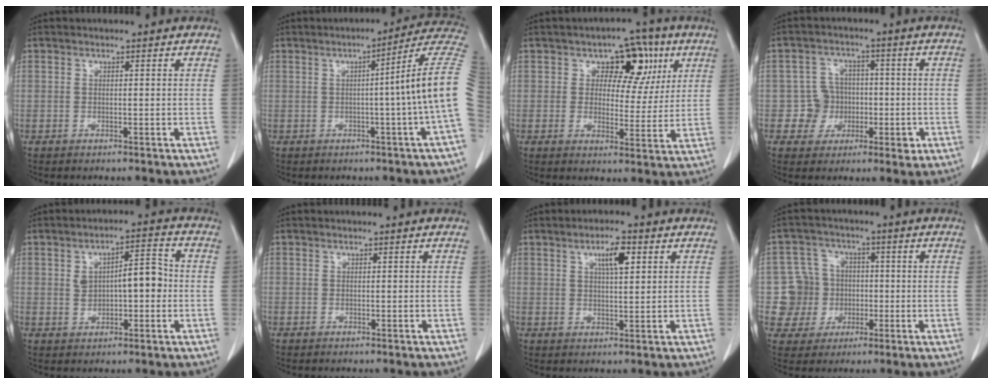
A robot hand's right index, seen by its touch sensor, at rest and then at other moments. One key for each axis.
{"total": 11.1, "fx": -0.5, "fy": -2.4, "fz": 10.8, "tx": -0.119, "ty": 0.013, "tz": -0.016}
{"total": 8.5, "fx": 3.5, "fy": 5.6, "fz": 5.3, "tx": -0.049, "ty": 0.017, "tz": 0.046}
{"total": 6.1, "fx": -1.0, "fy": 5.9, "fz": 1.0, "tx": 0.000, "ty": 0.021, "tz": -0.009}
{"total": 7.0, "fx": 0.2, "fy": 2.8, "fz": 6.4, "tx": -0.102, "ty": 0.024, "tz": 0.008}
{"total": 0.0}
{"total": 4.7, "fx": 2.0, "fy": 1.1, "fz": 4.1, "tx": -0.073, "ty": 0.001, "tz": 0.036}
{"total": 7.8, "fx": -0.6, "fy": 7.7, "fz": 0.6, "tx": -0.012, "ty": 0.018, "tz": -0.004}